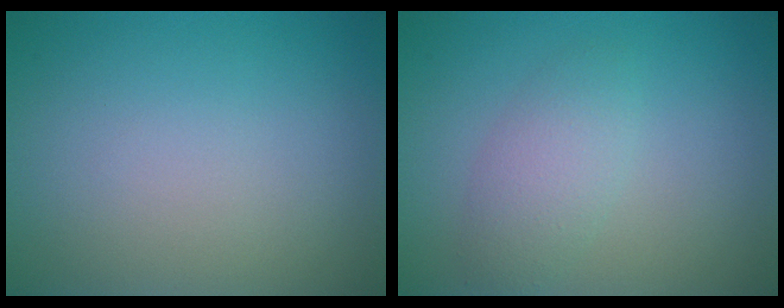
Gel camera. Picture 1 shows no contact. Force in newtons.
{"total": 2.6, "press": 2.6, "slide": 0.1}